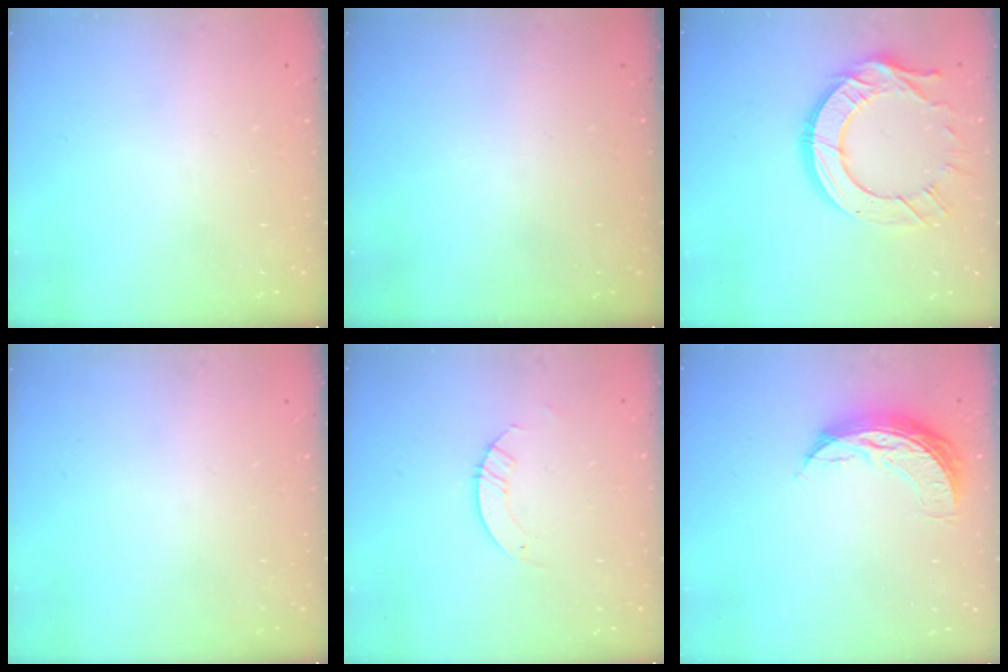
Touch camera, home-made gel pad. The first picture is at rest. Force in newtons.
{"total": 0.0}
{"total": 14.7, "press": 14.6, "slide": 1.2}
{"total": 0.0}
{"total": 3.2, "press": 3.2, "slide": 0.3}
{"total": 8.6, "press": 8.5, "slide": 0.5}